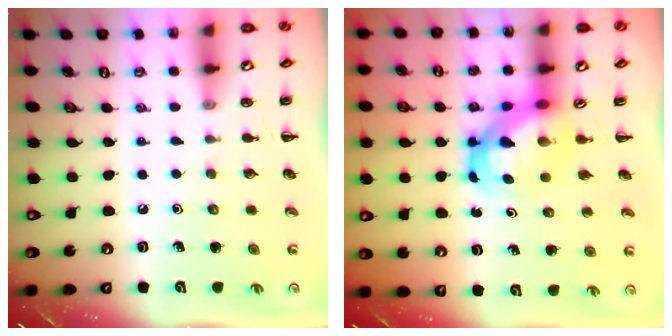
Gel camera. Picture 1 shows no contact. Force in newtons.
{"total": 5.0, "press": 4.8, "slide": 1.3}